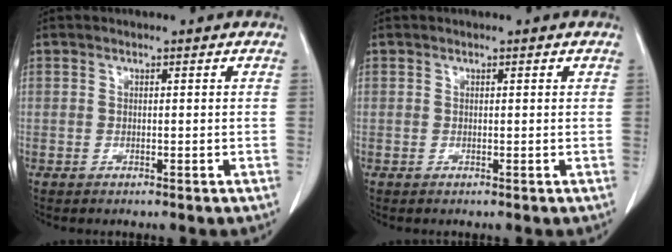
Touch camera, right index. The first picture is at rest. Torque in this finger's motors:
{"motor_torque": [-0.26, 0.06, -0.01, -0.01]}